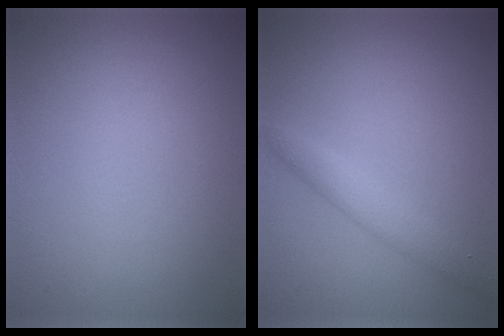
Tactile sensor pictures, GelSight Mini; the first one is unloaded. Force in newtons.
{"total": 2.2, "press": 2.2, "slide": 0.1}